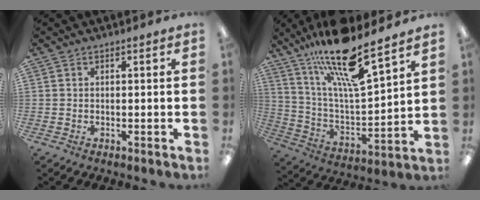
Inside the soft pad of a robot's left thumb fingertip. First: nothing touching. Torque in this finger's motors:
{"motor_torque": [0.77, 0.06, 1.87, -0.90, 0.45]}